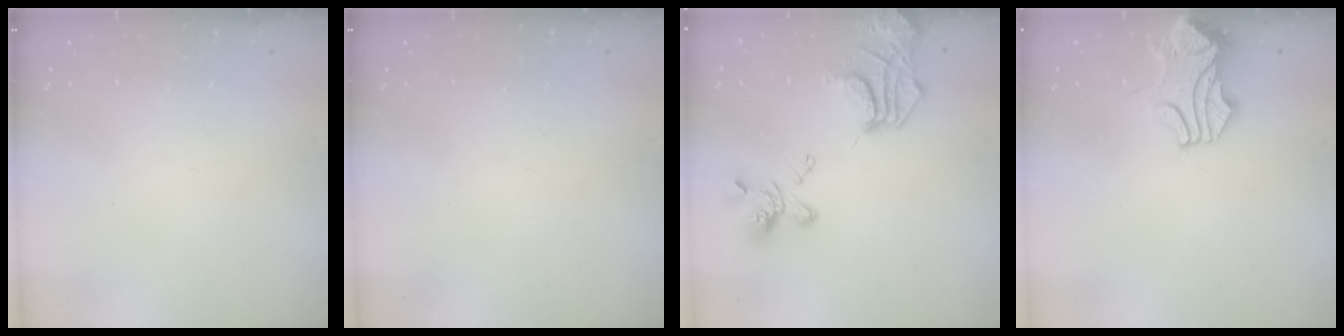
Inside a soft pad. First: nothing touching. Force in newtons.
{"total": 0.0}
{"total": 15.5, "press": 15.0, "slide": 3.7}
{"total": 1.4, "press": 1.4, "slide": 0.3}